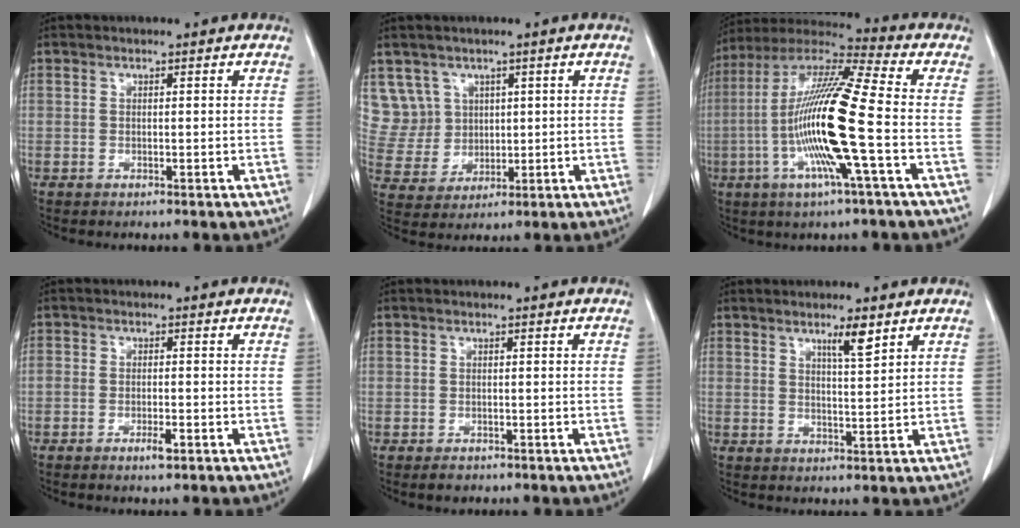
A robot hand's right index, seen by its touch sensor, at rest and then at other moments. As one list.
[{"total": 7.7, "force": [3.6, 6.7, 0.0], "torque": [-0.004, 0.027, 0.087]}, {"total": 17.4, "force": [-3.6, -0.1, 17.0], "torque": [-0.340, -0.006, -0.081]}, {"total": 2.4, "force": [-1.4, 0.6, 1.9], "torque": [-0.032, 0.001, -0.024]}, {"total": 1.4, "force": [-1.0, 0.8, 0.6], "torque": [-0.012, -0.001, -0.011]}, {"total": 3.8, "force": [2.5, 0.3, 2.8], "torque": [-0.050, -0.003, 0.044]}]